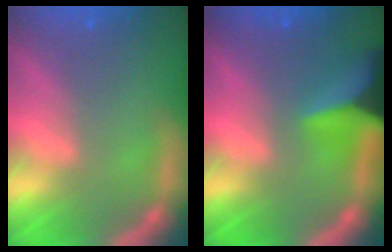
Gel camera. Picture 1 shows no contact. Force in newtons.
{"total": 7.9}